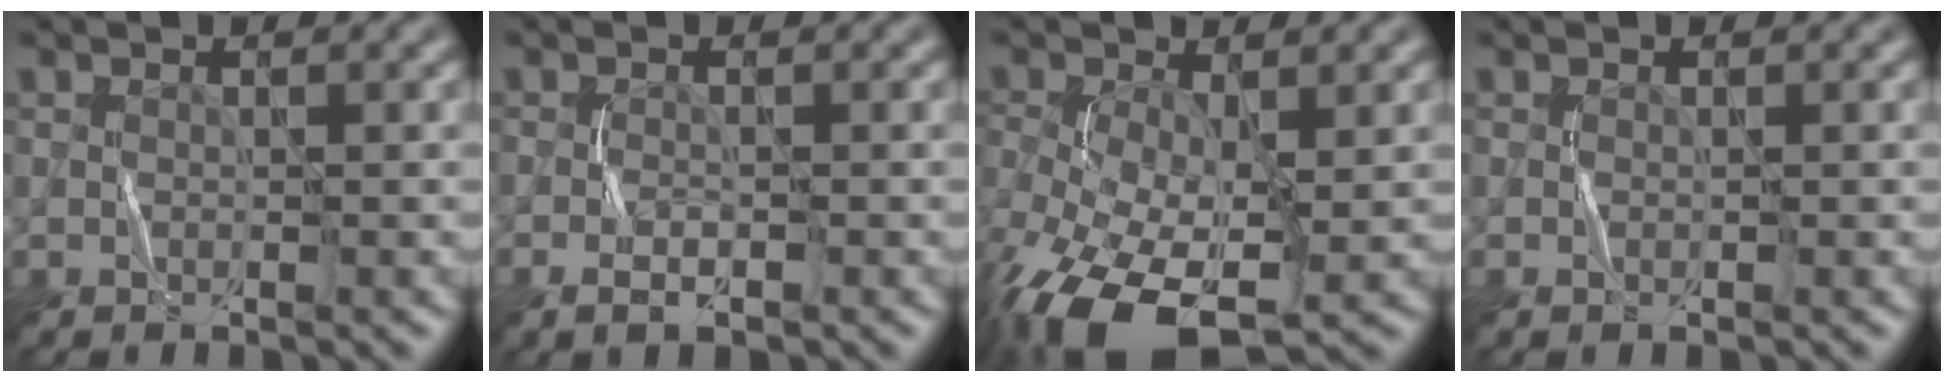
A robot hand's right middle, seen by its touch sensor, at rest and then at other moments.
{"total": 1.5, "force": [-0.8, 0.6, 1.1], "torque": [-0.021, 0.000, -0.017]}
{"total": 11.0, "force": [-4.1, 5.8, 8.4], "torque": [-0.188, -0.043, -0.065]}
{"total": 0.0}